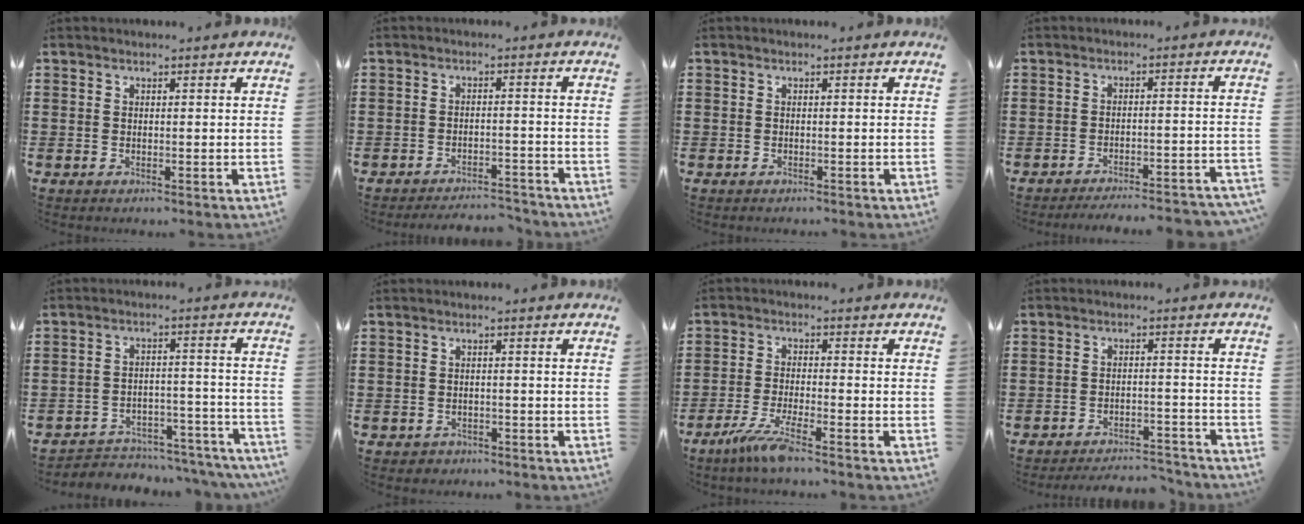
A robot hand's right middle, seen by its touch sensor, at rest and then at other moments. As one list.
[{"total": 3.4, "force": [-3.4, 0.3, -0.1], "torque": [-0.005, 0.002, -0.073]}, {"total": 0.6, "force": [-0.5, 0.4, 0.0], "torque": [0.001, 0.004, -0.012]}, {"total": 3.8, "force": [-3.7, -0.2, 1.1], "torque": [-0.019, -0.001, -0.075]}, {"total": 4.3, "force": [-4.2, 1.0, 0.5], "torque": [-0.014, 0.010, -0.089]}, {"total": 1.0, "force": [-0.8, 0.6, 0.0], "torque": [-0.003, 0.002, -0.019]}, {"total": 5.1, "force": [-3.7, 0.0, 3.6], "torque": [-0.085, -0.019, -0.071]}, {"total": 3.9, "force": [-3.9, 0.3, 0.2], "torque": [-0.007, 0.004, -0.082]}]